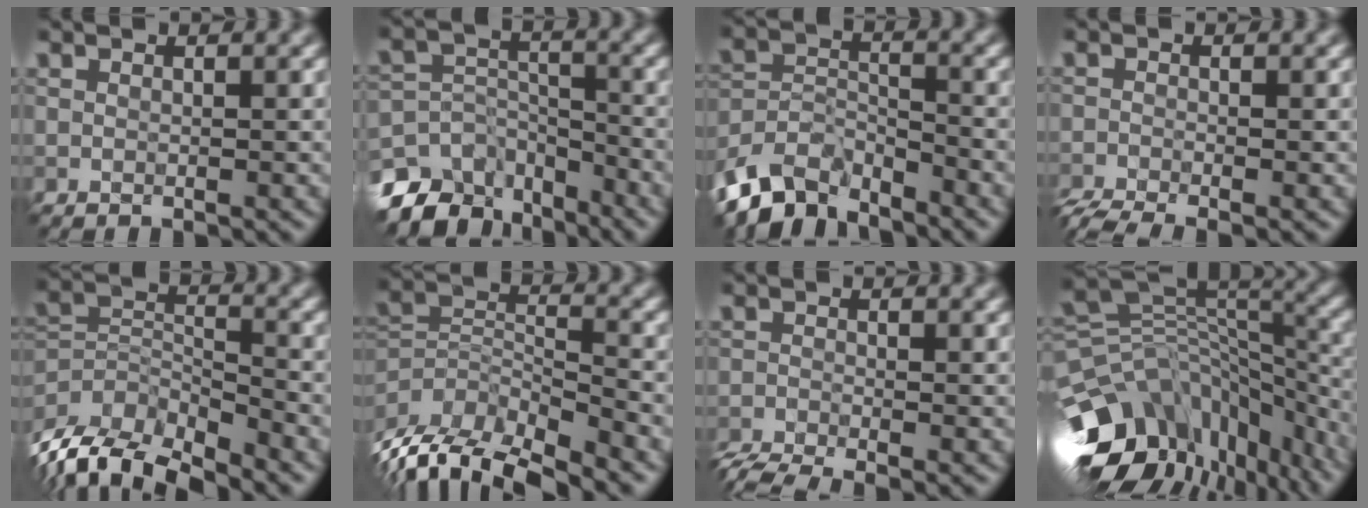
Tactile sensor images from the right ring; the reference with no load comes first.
{"total": 8.4, "force": [-6.8, 4.3, 2.4], "torque": [-0.044, -0.008, -0.111]}
{"total": 6.4, "force": [-5.9, 2.1, 1.1], "torque": [-0.018, -0.004, -0.112]}
{"total": 4.0, "force": [-3.5, 0.8, 1.7], "torque": [-0.016, -0.008, -0.051]}
{"total": 9.3, "force": [-7.9, 2.9, 4.1], "torque": [-0.089, -0.010, -0.133]}
{"total": 9.3, "force": [-7.2, 3.0, 5.0], "torque": [-0.101, -0.004, -0.121]}
{"total": 4.2, "force": [-3.8, 0.7, 1.5], "torque": [-0.020, -0.008, -0.059]}
{"total": 14.0, "force": [-8.2, 8.0, 8.0], "torque": [-0.186, 0.001, -0.112]}